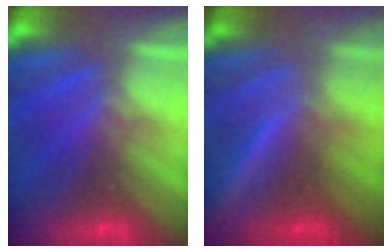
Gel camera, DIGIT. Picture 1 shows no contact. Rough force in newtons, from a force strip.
{"total": 1.7}